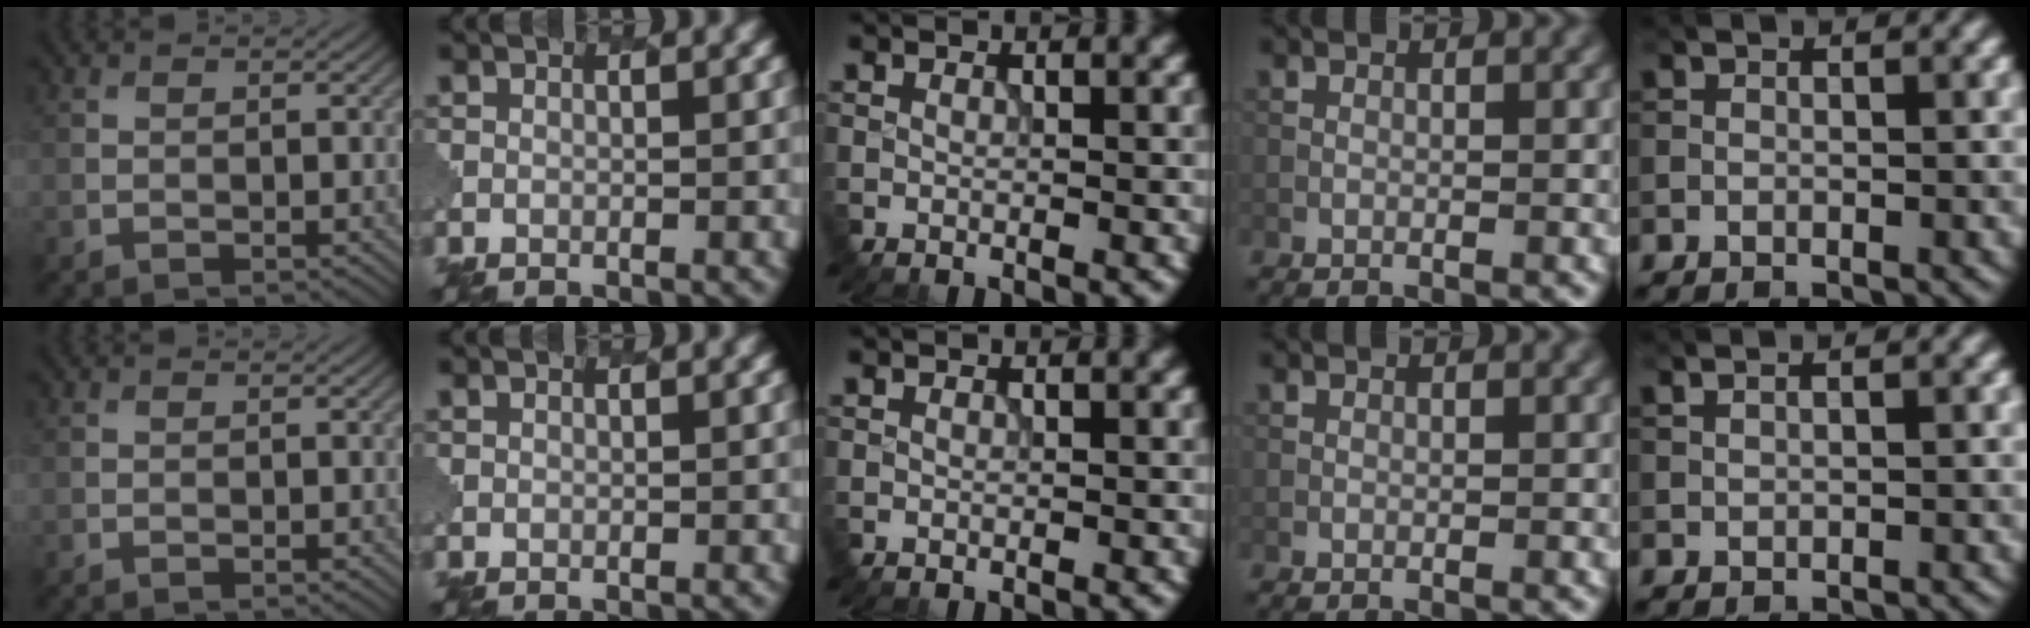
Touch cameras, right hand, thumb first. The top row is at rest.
{"index": {"total": 0.7, "force": [0.3, 0.5, 0.2], "torque": [0.001, -0.002, 0.005]}, "little": {"total": 1.7, "force": [1.3, 0.6, 0.9], "torque": [-0.014, 0.002, 0.010]}}